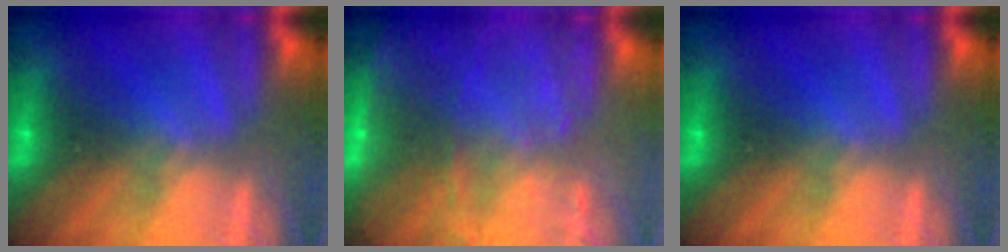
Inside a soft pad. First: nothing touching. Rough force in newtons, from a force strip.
{"total": 8.5}
{"total": 0.0}